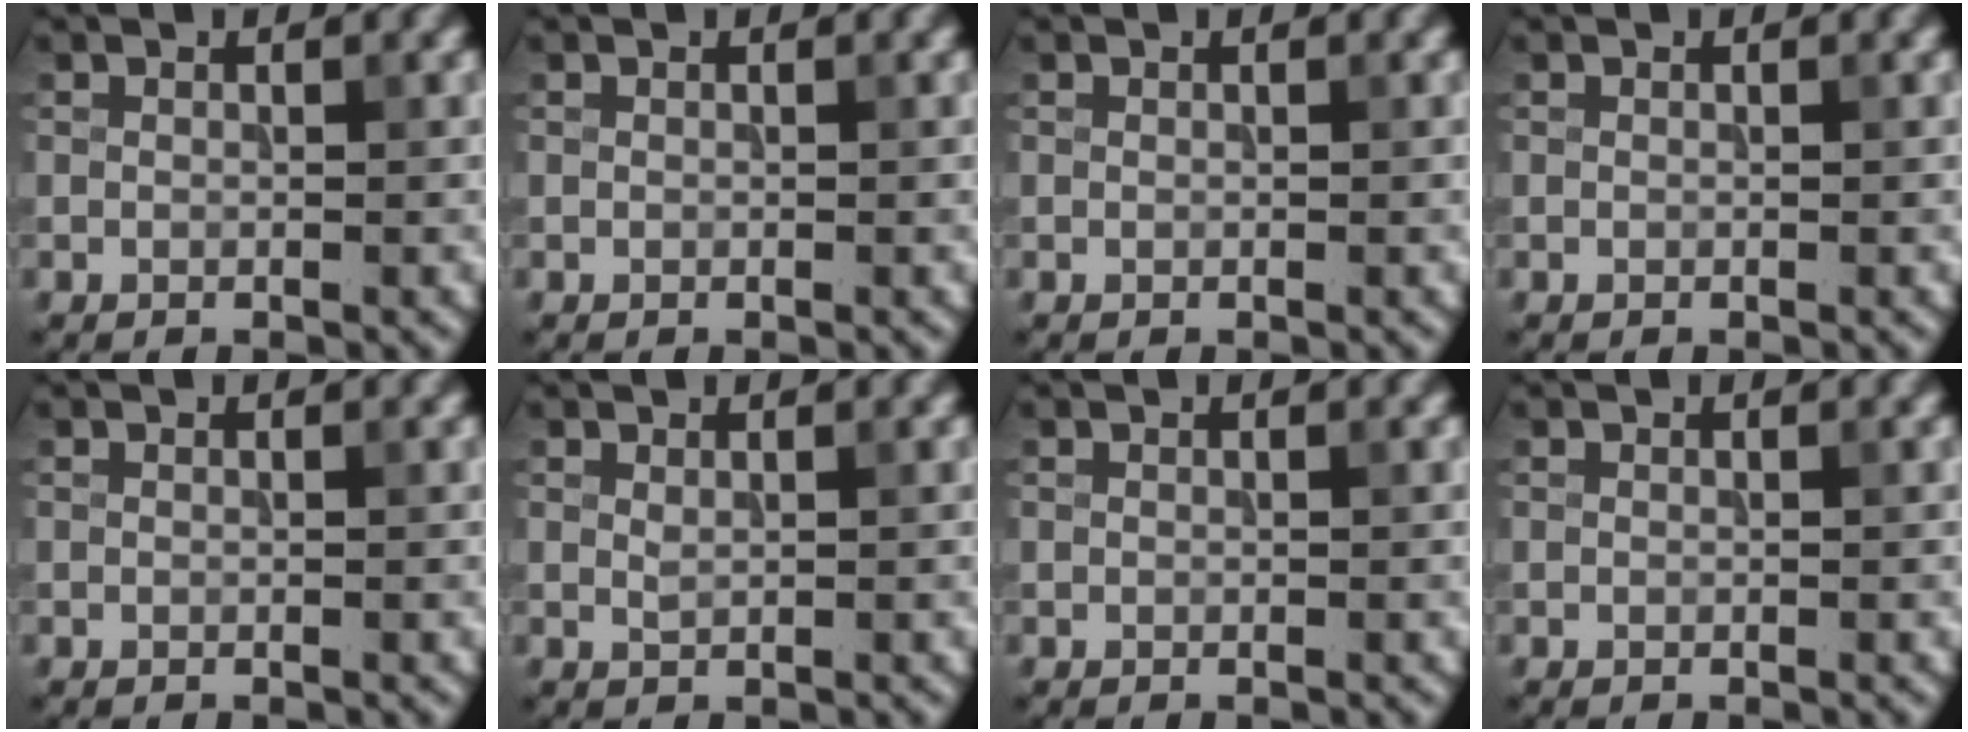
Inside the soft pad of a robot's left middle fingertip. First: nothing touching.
{"total": 0.0}
{"total": 0.0}
{"total": 0.0}
{"total": 0.0}
{"total": 0.7, "force": [0.4, 0.2, 0.5], "torque": [-0.012, 0.002, 0.009]}
{"total": 0.0}
{"total": 0.0}